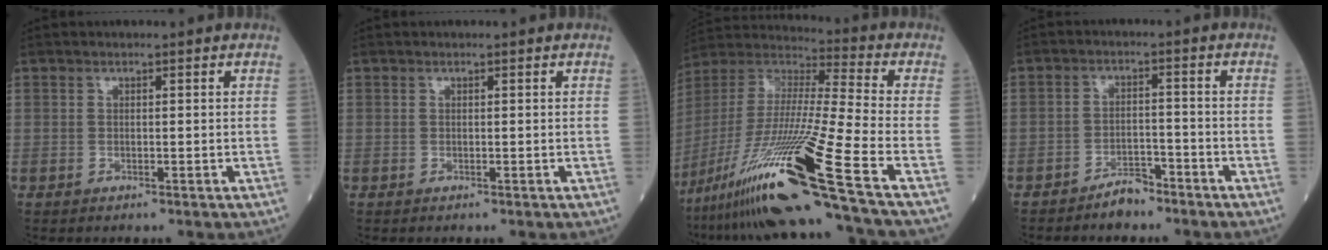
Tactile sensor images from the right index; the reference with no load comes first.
{"total": 0.0}
{"total": 25.9, "force": [-15.6, -2.2, 20.5], "torque": [-0.411, -0.046, -0.293]}
{"total": 3.6, "force": [-3.1, 1.4, 1.3], "torque": [-0.022, 0.005, -0.053]}